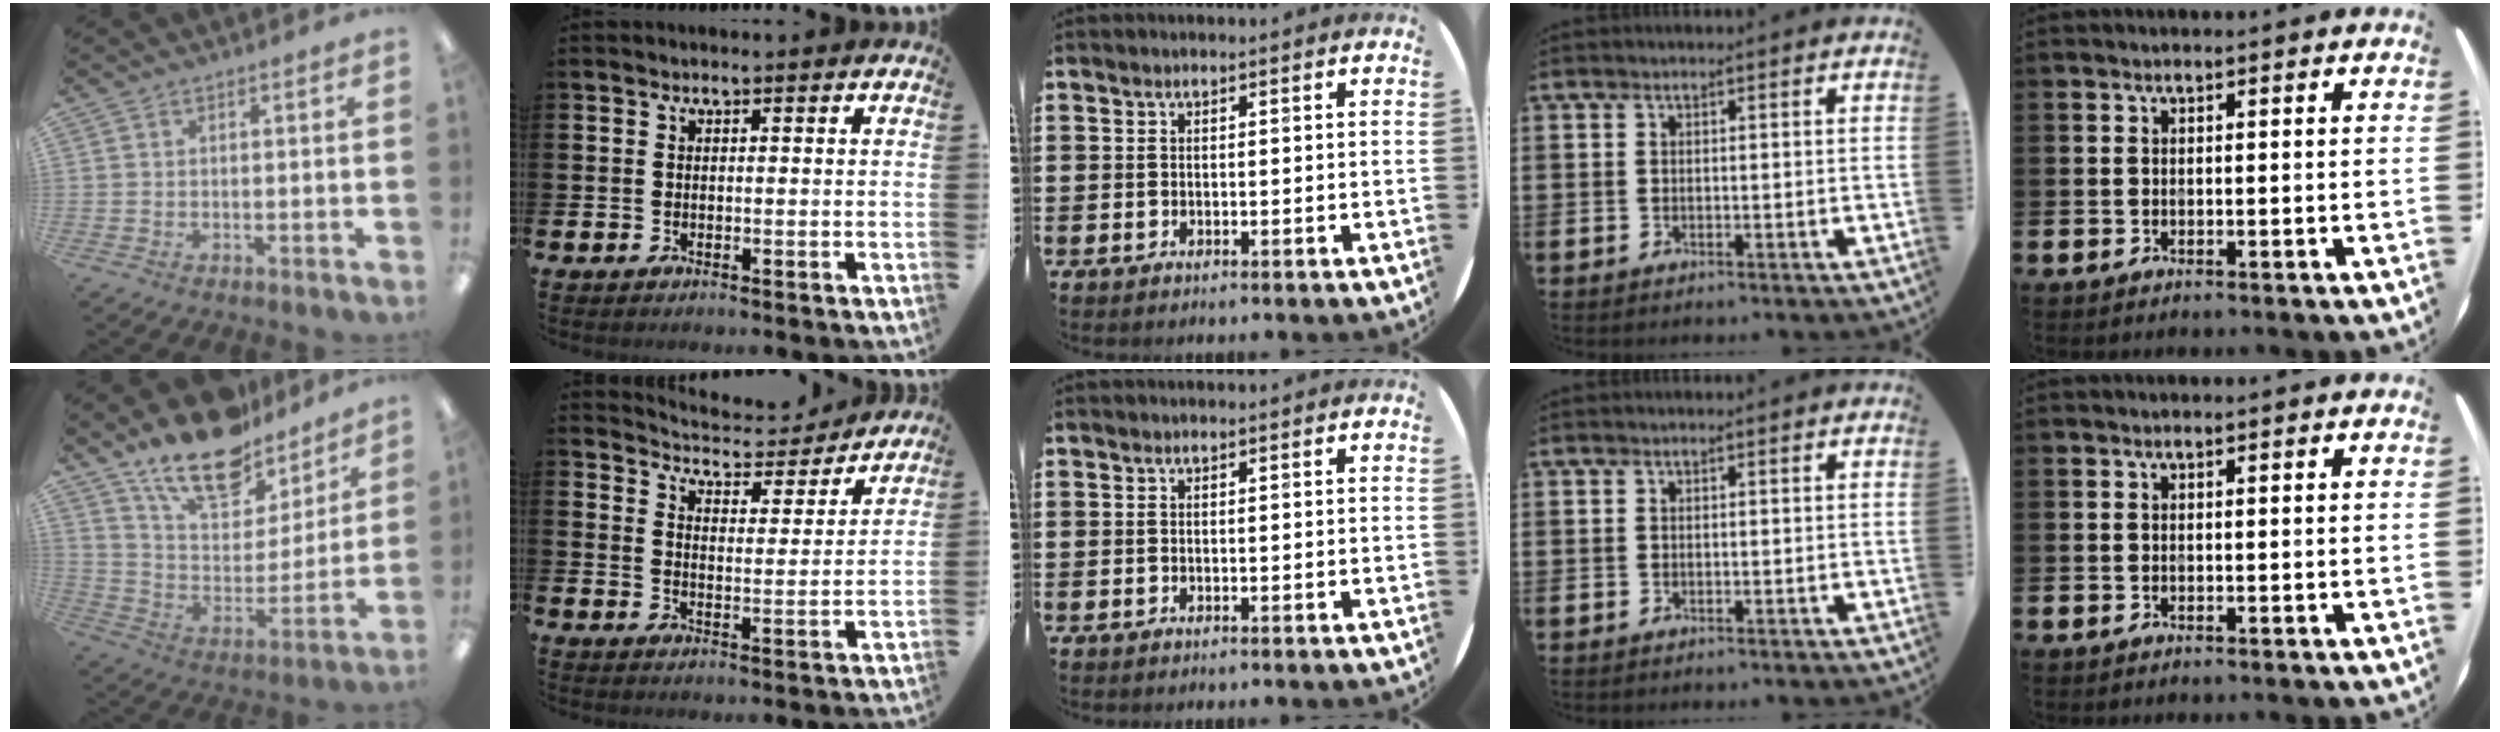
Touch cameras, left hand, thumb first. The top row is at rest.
{"thumb": {"total": 19.2, "force": [15.1, 8.3, 8.5], "torque": [-0.154, -0.096, 0.267]}, "index": {"total": 5.2, "force": [5.0, 1.1, 0.2], "torque": [-0.030, -0.042, 0.084]}}